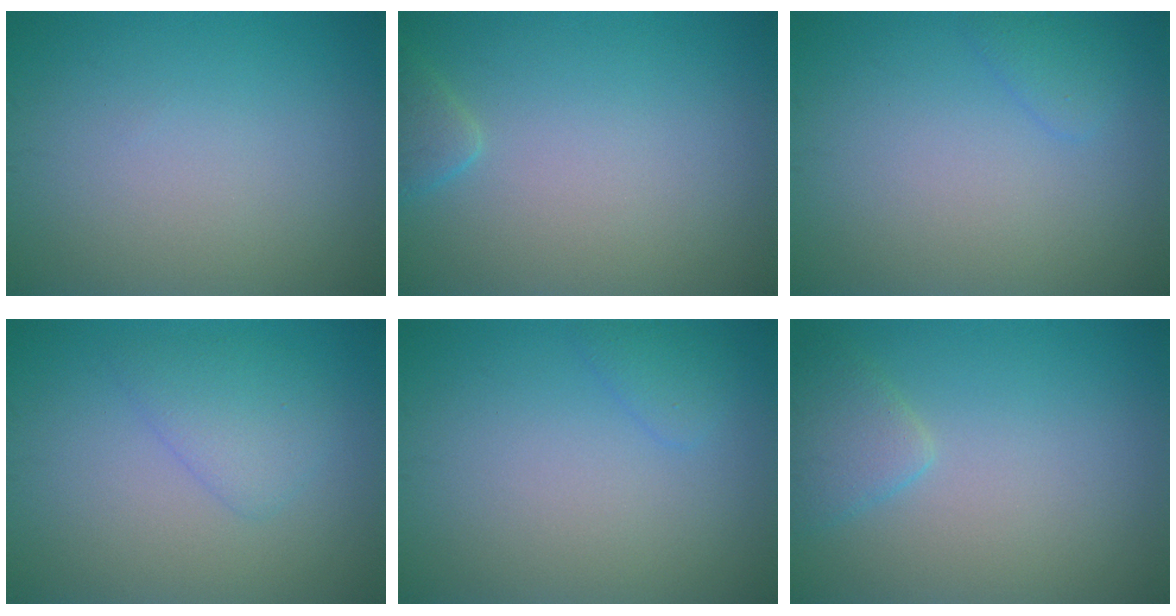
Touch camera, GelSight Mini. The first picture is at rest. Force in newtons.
{"total": 1.5, "press": 1.5, "slide": 0.2}
{"total": 1.2, "press": 1.2, "slide": 0.1}
{"total": 2.5, "press": 2.4, "slide": 0.2}
{"total": 1.2, "press": 1.2, "slide": 0.1}
{"total": 2.2, "press": 2.2, "slide": 0.2}